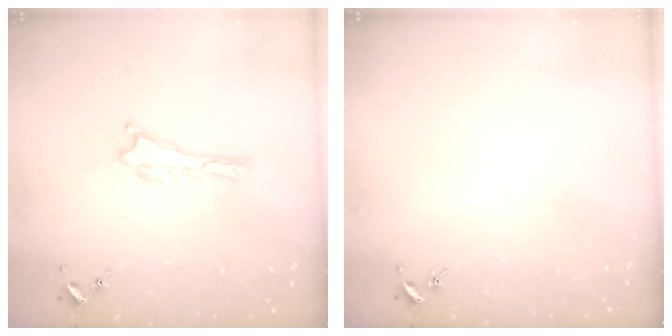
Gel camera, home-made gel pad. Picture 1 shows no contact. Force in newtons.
{"total": 0.0}